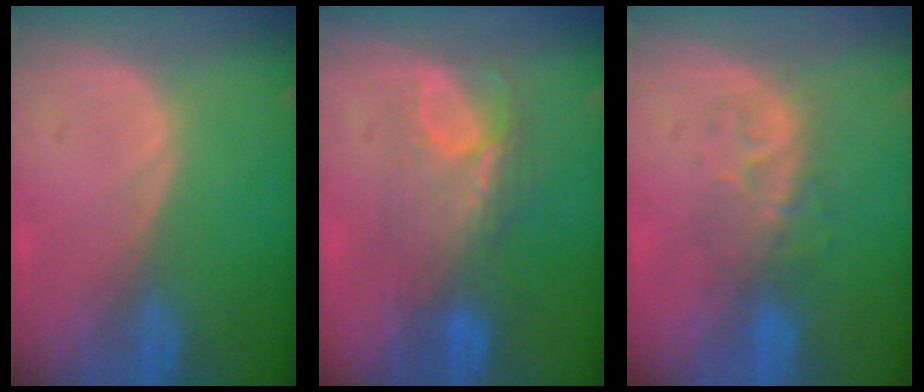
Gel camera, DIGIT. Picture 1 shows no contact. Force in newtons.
{"total": 7.5, "press": 7.0, "slide": 2.7}
{"total": 4.9, "press": 4.9, "slide": 0.8}